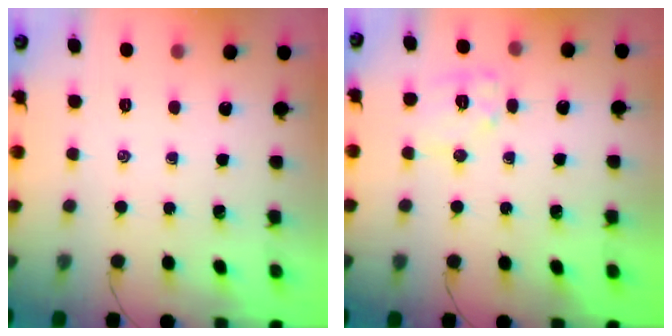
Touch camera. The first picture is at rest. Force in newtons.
{"total": 8.5, "press": 8.5, "slide": 0.2}